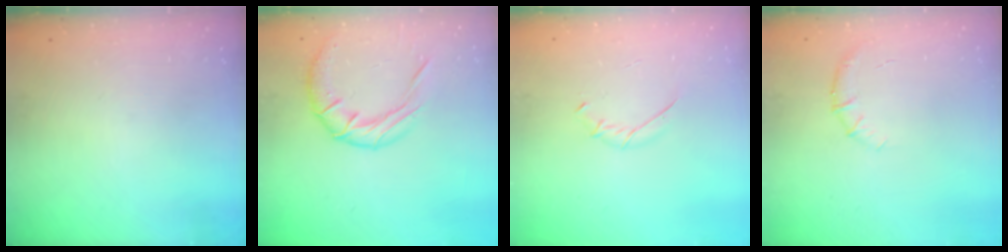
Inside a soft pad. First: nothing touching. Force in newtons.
{"total": 12.9, "press": 12.8, "slide": 1.5}
{"total": 3.9, "press": 3.8, "slide": 0.7}
{"total": 6.7, "press": 6.5, "slide": 1.8}